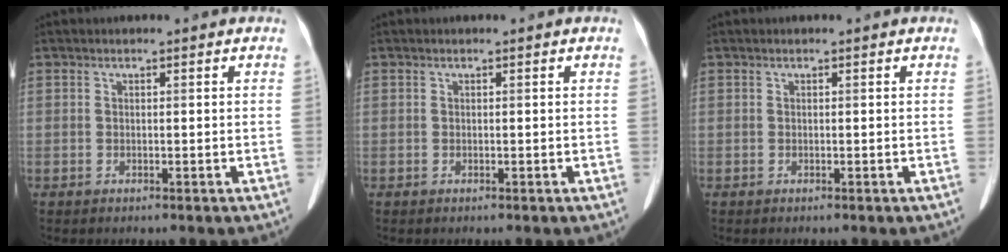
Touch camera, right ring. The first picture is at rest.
{"total": 0.0}
{"total": 0.0}